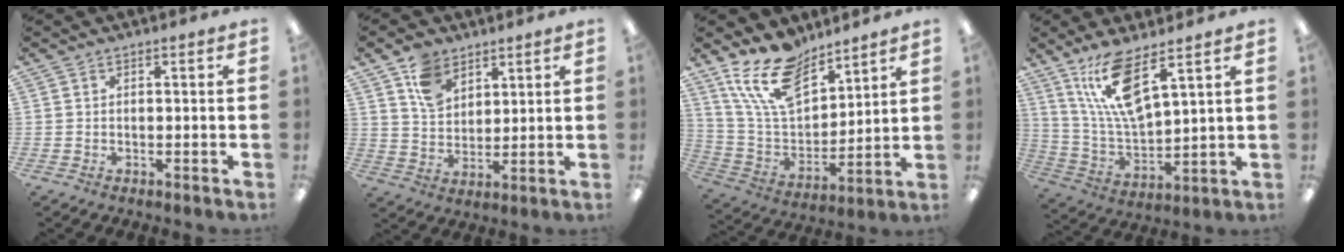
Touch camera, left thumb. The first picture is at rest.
{"total": 9.5, "force": [6.0, 6.1, 4.0], "torque": [-0.085, -0.008, 0.116]}
{"total": 16.4, "force": [12.1, 7.9, 7.8], "torque": [-0.169, -0.057, 0.228]}
{"total": 13.0, "force": [8.6, 3.8, 9.0], "torque": [-0.200, -0.038, 0.151]}